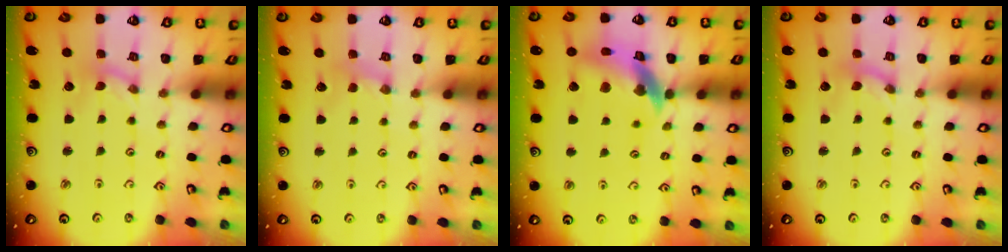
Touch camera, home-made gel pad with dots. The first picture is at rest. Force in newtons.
{"total": 2.9, "press": 2.8, "slide": 0.6}
{"total": 12.8, "press": 12.7, "slide": 1.8}
{"total": 0.0}